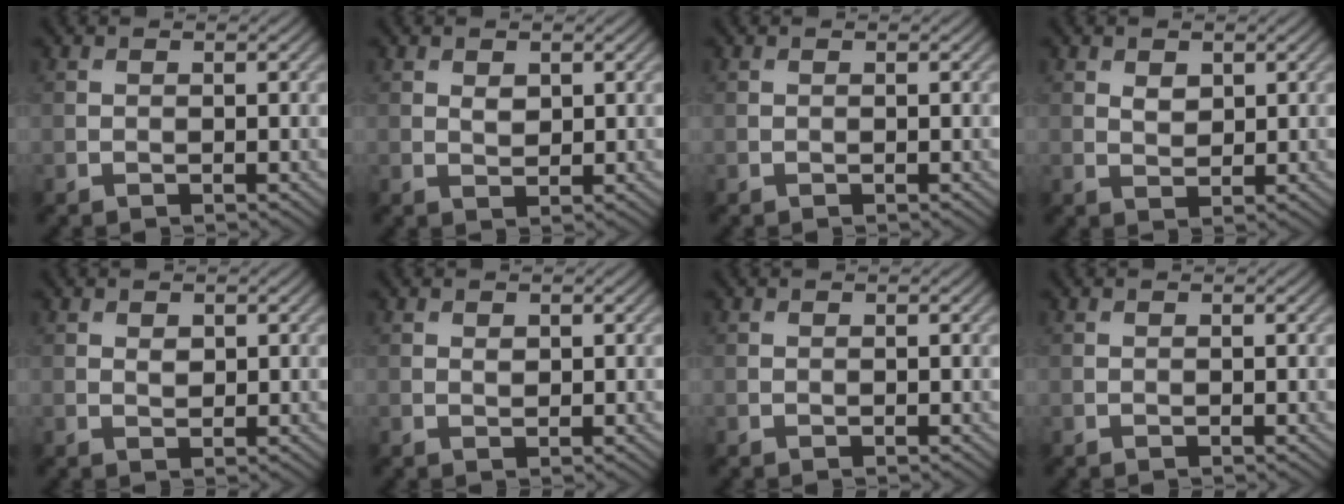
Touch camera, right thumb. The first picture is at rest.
{"total": 1.4, "force": [0.6, 0.8, 0.9], "torque": [-0.018, -0.004, 0.015]}
{"total": 0.0}
{"total": 1.7, "force": [0.9, 1.1, 1.0], "torque": [-0.019, -0.003, 0.019]}
{"total": 1.0, "force": [0.5, 0.6, 0.7], "torque": [-0.013, -0.003, 0.011]}
{"total": 0.7, "force": [0.4, 0.4, 0.4], "torque": [-0.009, -0.003, 0.007]}
{"total": 0.0}
{"total": 0.0}